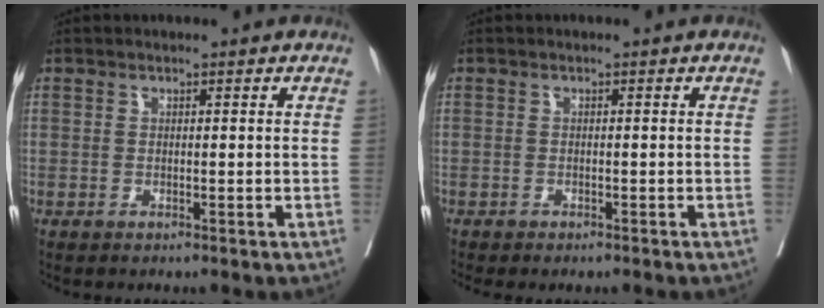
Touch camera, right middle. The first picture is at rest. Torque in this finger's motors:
{"motor_torque": [0.97, -1.17, 0.45, 0.12]}